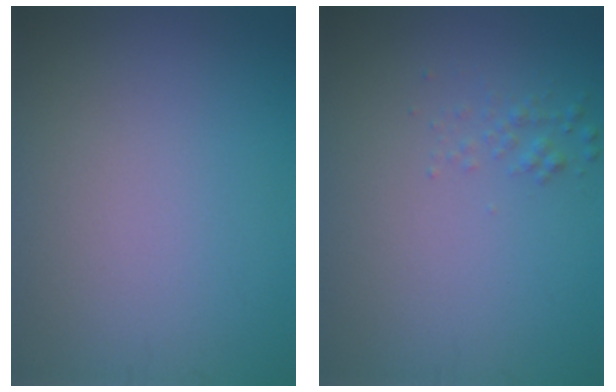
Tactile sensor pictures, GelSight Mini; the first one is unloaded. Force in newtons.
{"total": 1.0, "press": 1.0, "slide": 0.0}